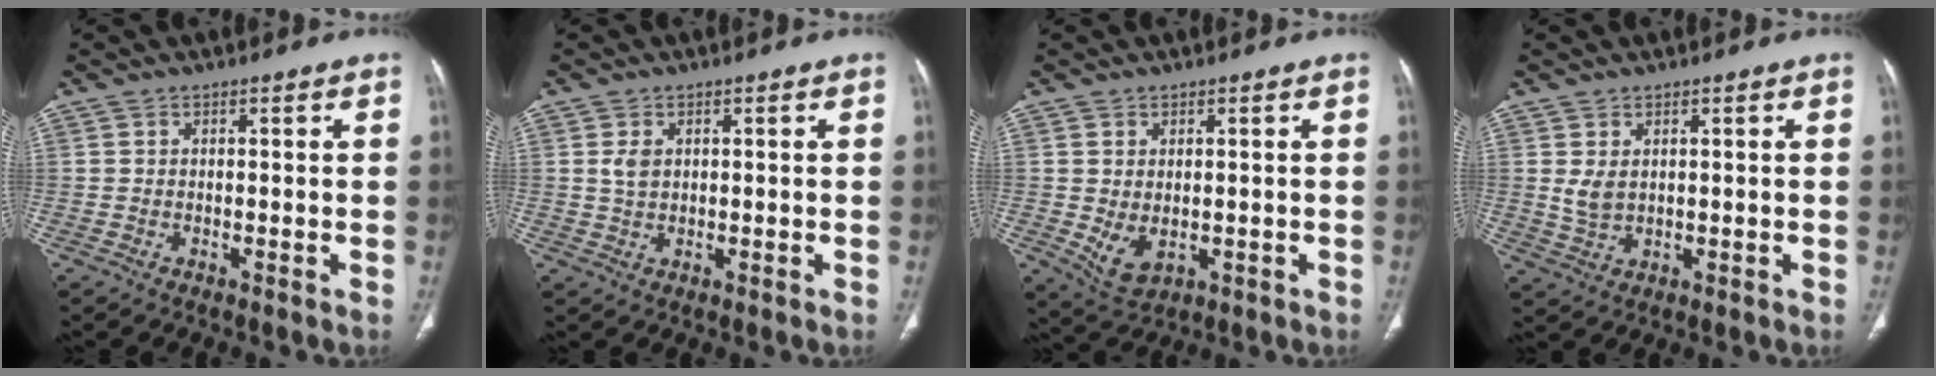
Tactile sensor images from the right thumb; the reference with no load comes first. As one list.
[{"total": 2.4, "force": [0.7, 1.7, 1.6], "torque": [-0.026, 0.000, 0.018]}, {"total": 4.9, "force": [-0.4, 3.2, 3.7], "torque": [-0.063, -0.010, 0.010]}, {"total": 3.1, "force": [1.0, 2.0, 2.2], "torque": [-0.041, -0.006, 0.029]}]